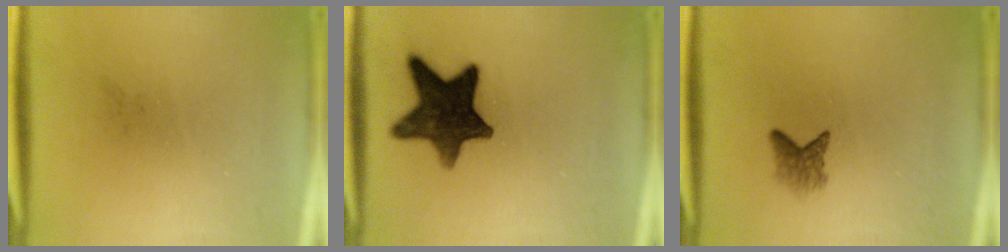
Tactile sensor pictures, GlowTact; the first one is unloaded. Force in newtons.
{"total": 13.6}
{"total": 2.2}